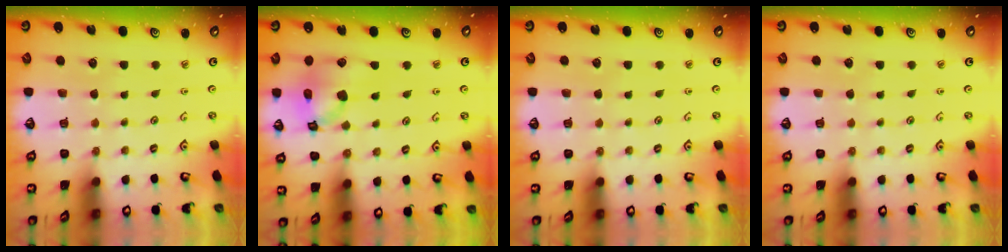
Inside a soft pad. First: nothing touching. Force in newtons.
{"total": 15.4, "press": 15.2, "slide": 2.1}
{"total": 0.0}
{"total": 0.0}